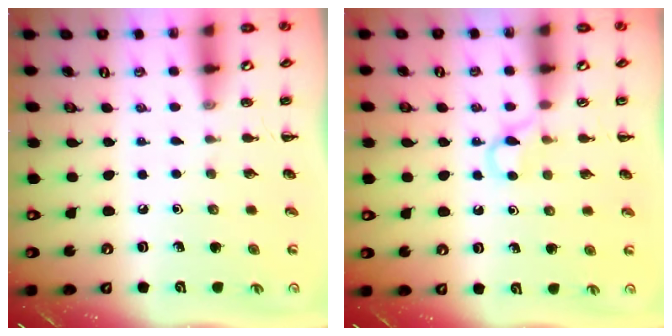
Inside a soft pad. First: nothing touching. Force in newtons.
{"total": 3.6, "press": 3.4, "slide": 1.0}